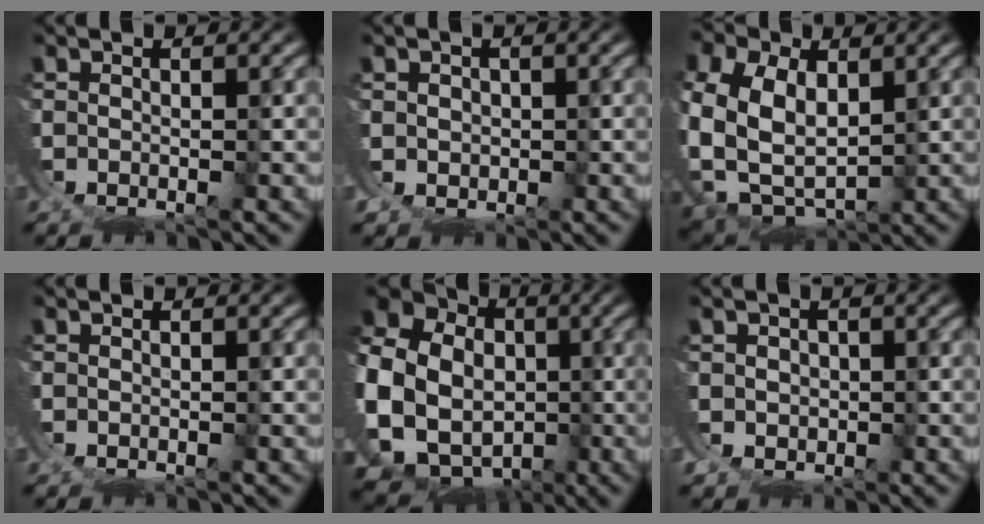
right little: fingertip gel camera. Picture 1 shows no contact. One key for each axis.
{"total": 1.7, "fx": 1.5, "fy": -0.4, "fz": -0.7, "tx": 0.009, "ty": -0.009, "tz": 0.033}
{"total": 8.6, "fx": 0.4, "fy": 7.4, "fz": 4.3, "tx": -0.146, "ty": -0.049, "tz": 0.022}
{"total": 0.0}
{"total": 18.8, "fx": -0.3, "fy": 16.5, "fz": 8.9, "tx": -0.198, "ty": -0.046, "tz": -0.008}
{"total": 1.6, "fx": 1.4, "fy": -0.1, "fz": -0.8, "tx": 0.011, "ty": -0.009, "tz": 0.033}